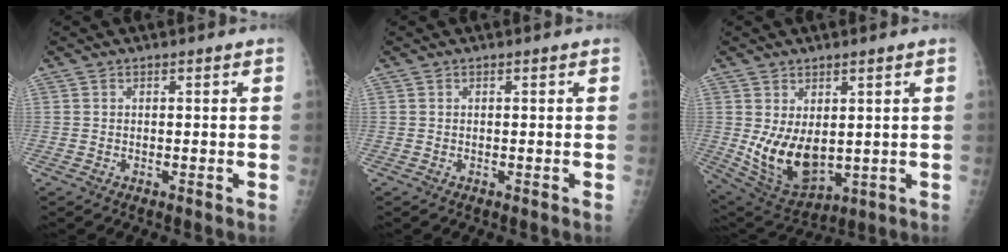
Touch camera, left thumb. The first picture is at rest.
{"total": 0.0}
{"total": 11.3, "force": [0.7, 6.5, 9.3], "torque": [-0.143, -0.025, 0.039]}